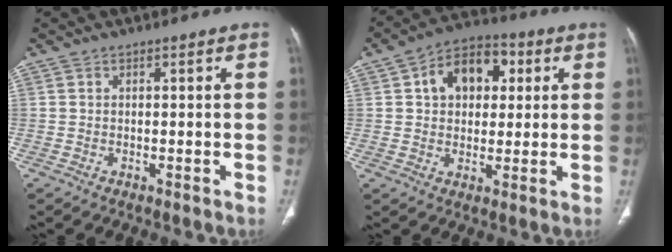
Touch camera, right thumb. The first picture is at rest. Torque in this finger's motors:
{"motor_torque": [-0.54, 0.81, -0.14, 0.23, 0.11]}